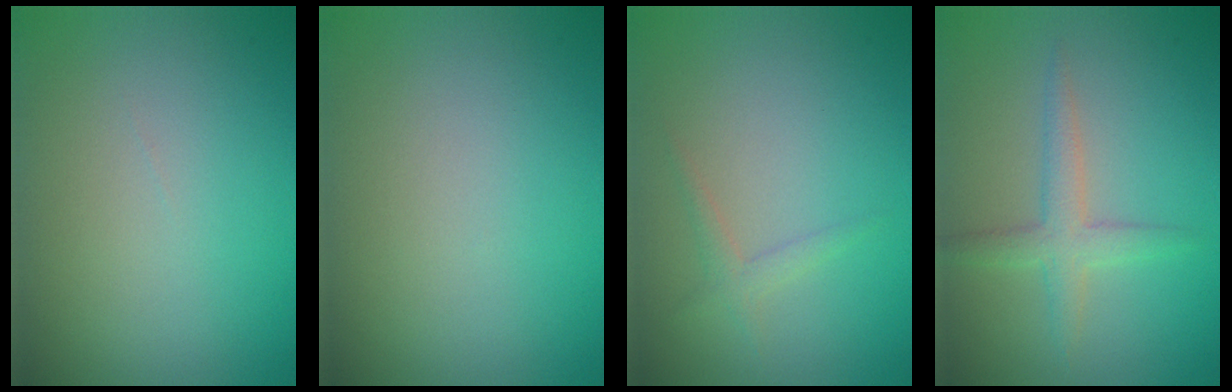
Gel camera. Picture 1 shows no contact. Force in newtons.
{"total": 0.0}
{"total": 1.2, "press": 1.1, "slide": 0.1}
{"total": 2.4, "press": 2.4, "slide": 0.1}